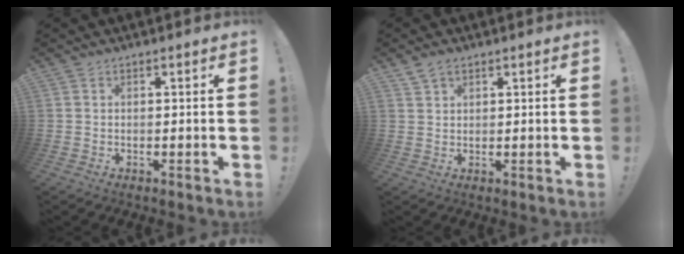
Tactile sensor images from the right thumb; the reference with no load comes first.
{"total": 2.9, "force": [2.1, 1.5, 1.1], "torque": [-0.011, -0.011, 0.039]}